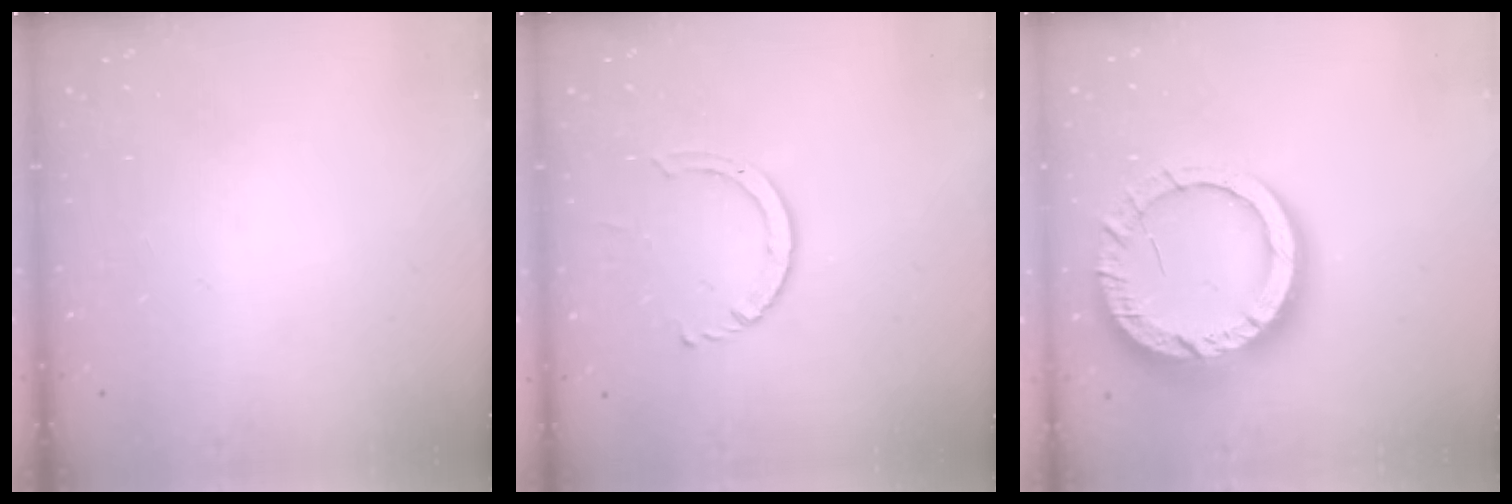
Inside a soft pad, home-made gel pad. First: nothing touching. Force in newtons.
{"total": 4.6, "press": 4.5, "slide": 0.5}
{"total": 18.4, "press": 18.3, "slide": 1.7}